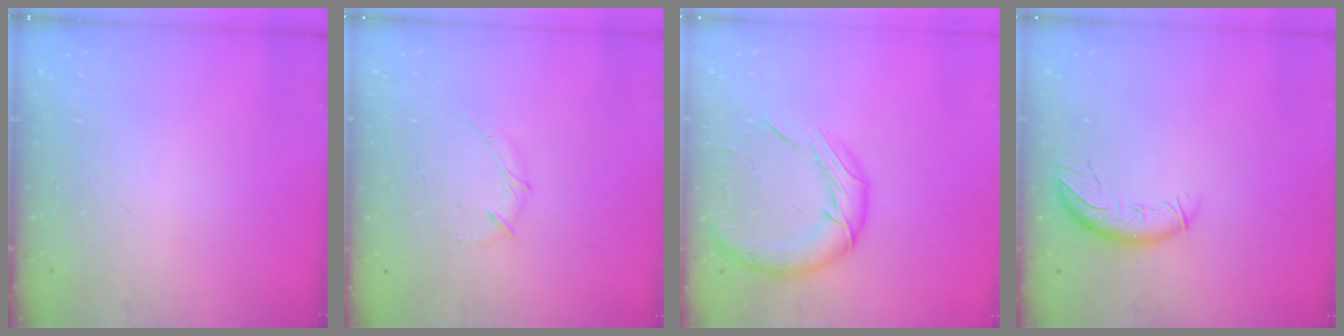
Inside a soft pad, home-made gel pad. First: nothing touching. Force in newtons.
{"total": 3.0, "press": 2.9, "slide": 0.8}
{"total": 15.6, "press": 15.4, "slide": 2.7}
{"total": 9.6, "press": 9.3, "slide": 2.5}